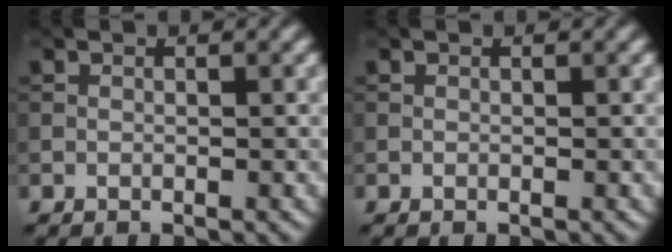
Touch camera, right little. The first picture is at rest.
{"total": 0.0}